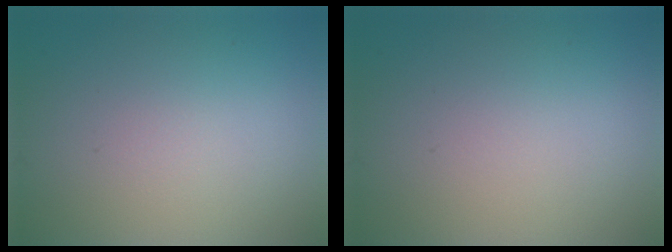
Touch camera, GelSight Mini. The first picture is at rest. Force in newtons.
{"total": 0.0}